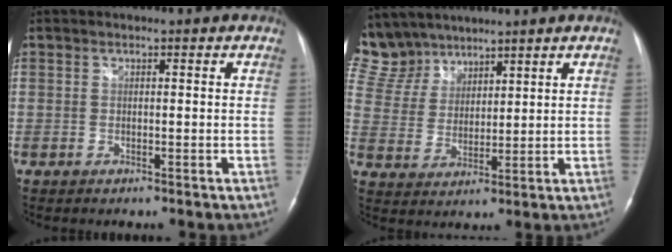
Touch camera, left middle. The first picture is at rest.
{"total": 10.7, "force": [9.3, 5.2, 0.9], "torque": [-0.035, 0.017, 0.201]}